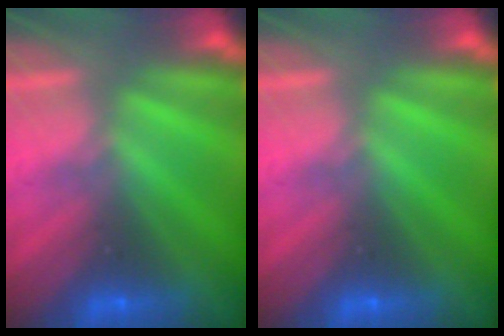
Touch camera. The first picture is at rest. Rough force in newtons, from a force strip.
{"total": 0.0}